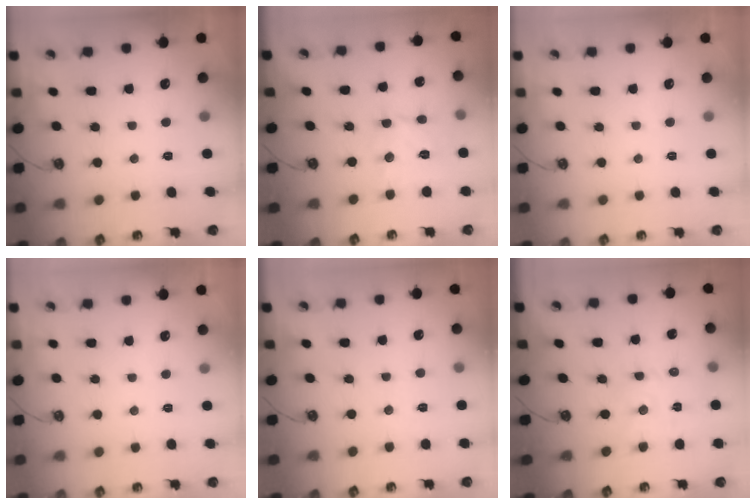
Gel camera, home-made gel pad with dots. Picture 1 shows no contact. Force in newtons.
{"total": 9.6, "press": 9.5, "slide": 0.9}
{"total": 0.0}
{"total": 0.0}
{"total": 3.0, "press": 3.0, "slide": 0.4}
{"total": 2.7, "press": 2.7, "slide": 0.1}